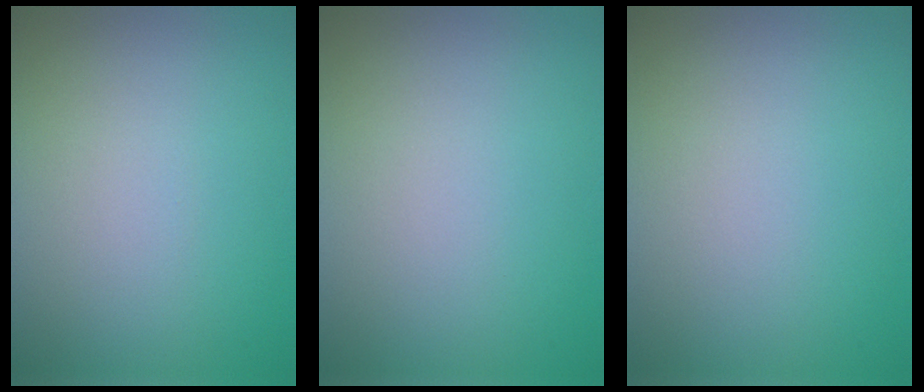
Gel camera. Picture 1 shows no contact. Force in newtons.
{"total": 0.0}
{"total": 0.0}